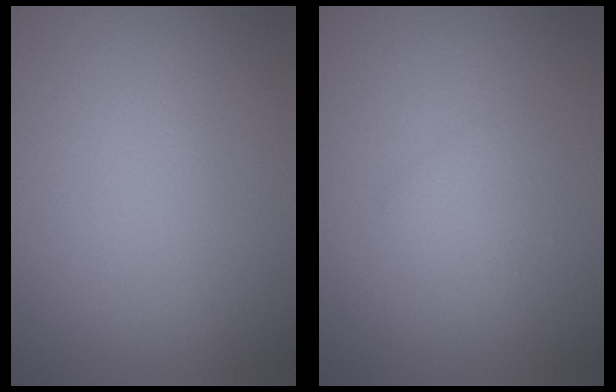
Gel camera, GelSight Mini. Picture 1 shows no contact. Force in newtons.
{"total": 1.4, "press": 1.4, "slide": 0.0}